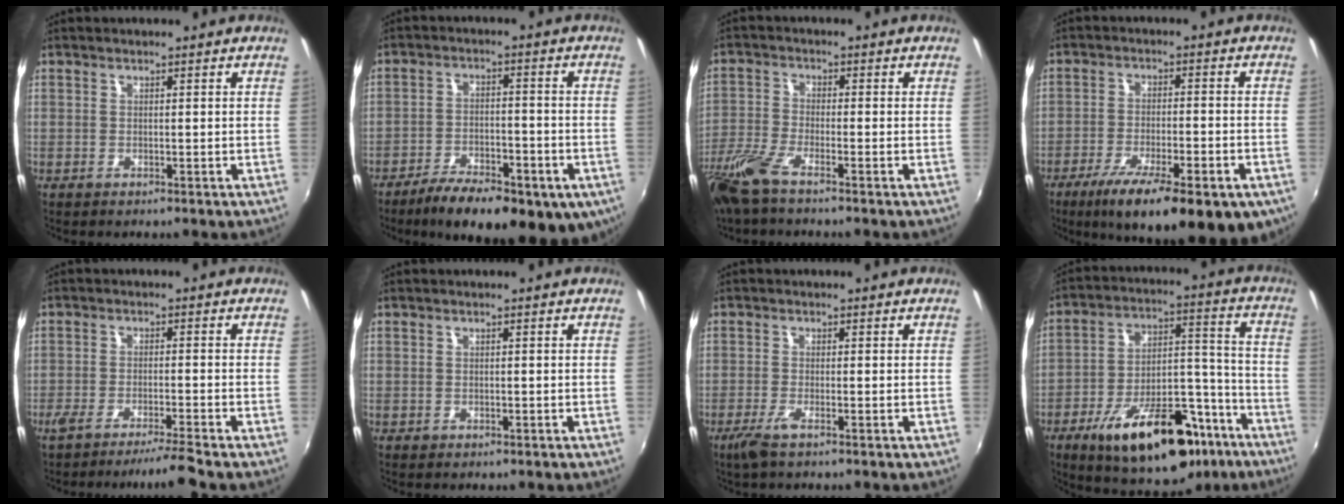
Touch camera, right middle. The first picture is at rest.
{"total": 19.3, "force": [-12.2, 7.4, 12.9], "torque": [-0.219, -0.036, -0.170]}
{"total": 7.5, "force": [-5.7, 1.2, 4.8], "torque": [-0.117, -0.018, -0.118]}
{"total": 19.3, "force": [-11.6, 5.3, 14.4], "torque": [-0.242, -0.055, -0.170]}
{"total": 6.0, "force": [-5.2, -1.0, 2.9], "torque": [-0.062, -0.005, -0.091]}
{"total": 0.5, "force": [-0.3, 0.3, 0.2], "torque": [-0.004, -0.002, -0.005]}
{"total": 3.3, "force": [-2.1, 0.2, 2.5], "torque": [-0.061, -0.010, -0.043]}
{"total": 24.4, "force": [-14.9, 10.5, 16.3], "torque": [-0.264, 0.010, -0.209]}